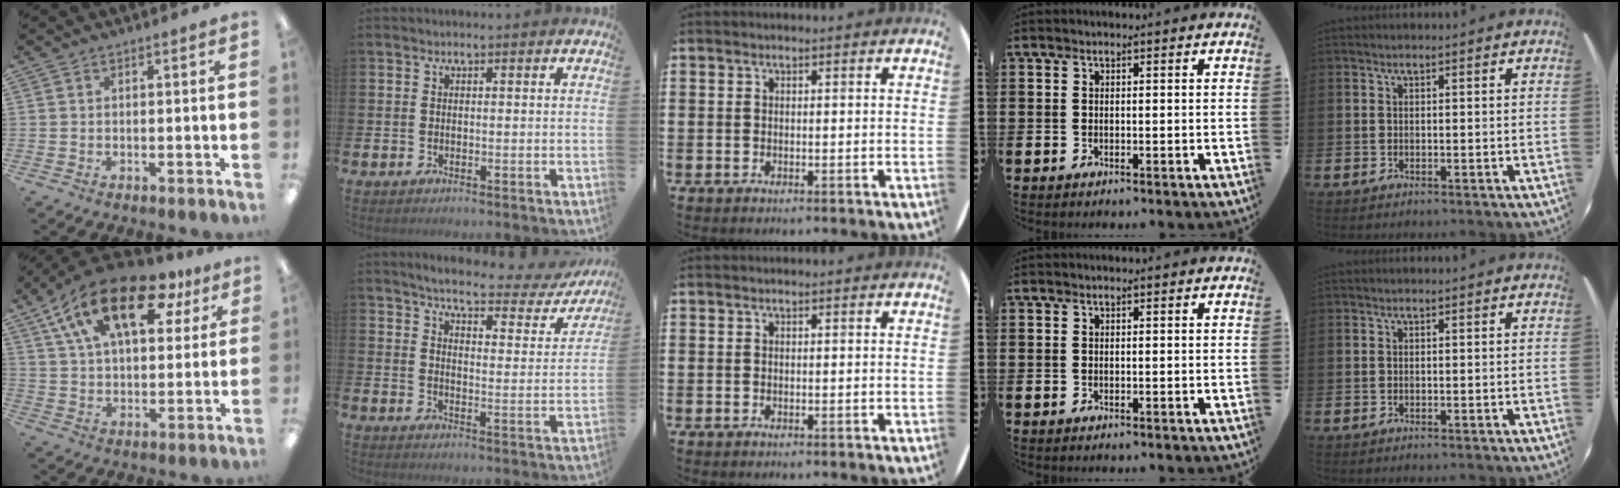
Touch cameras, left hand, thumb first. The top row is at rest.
{"thumb": {"total": 20.1, "force": [10.6, 10.0, 13.8], "torque": [-0.240, -0.040, 0.180]}, "index": {"total": 4.4, "force": [4.0, 0.9, 1.8], "torque": [-0.049, -0.033, 0.058]}}